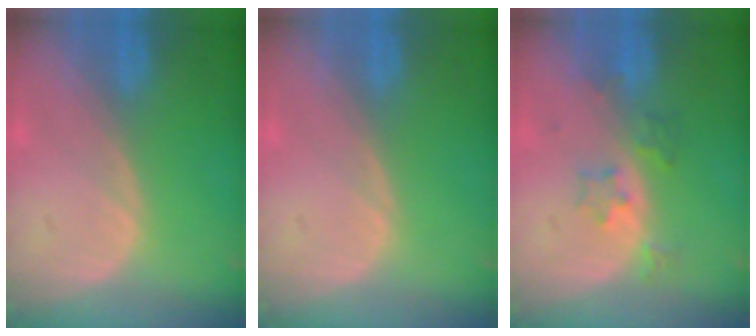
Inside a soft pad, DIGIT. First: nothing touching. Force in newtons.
{"total": 0.0}
{"total": 3.8, "press": 3.5, "slide": 1.3}